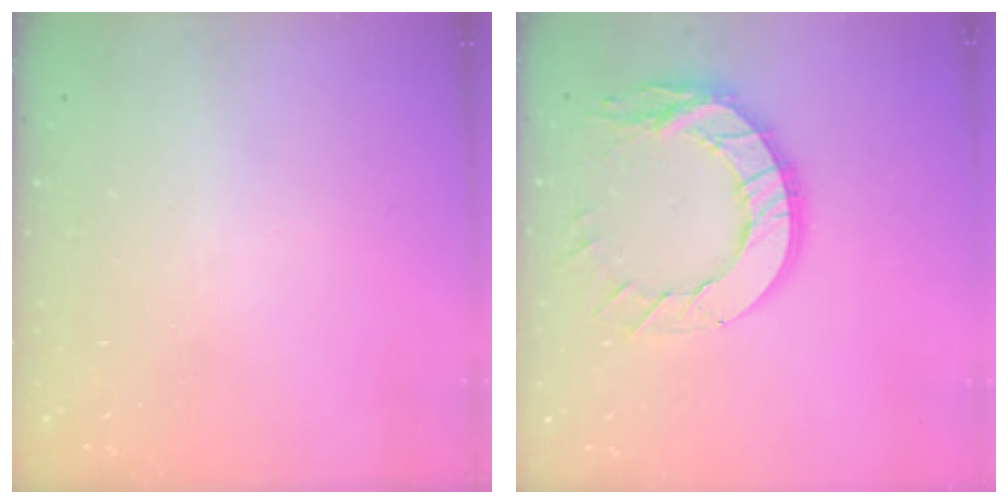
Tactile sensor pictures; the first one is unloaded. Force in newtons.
{"total": 14.5, "press": 14.4, "slide": 1.2}